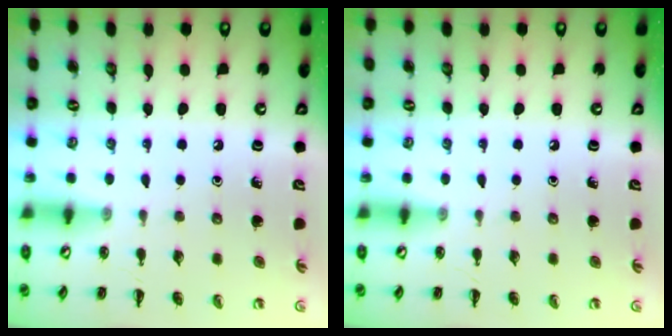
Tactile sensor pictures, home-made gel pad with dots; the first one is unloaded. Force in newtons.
{"total": 0.0}